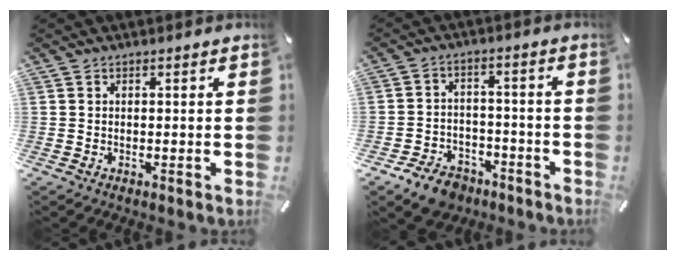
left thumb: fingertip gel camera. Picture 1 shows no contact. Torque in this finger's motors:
{"motor_torque": [-0.10, 0.22, 0.22, 0.22, 0.00]}